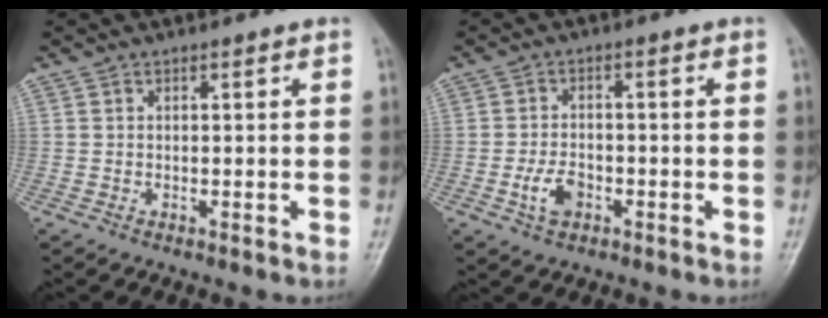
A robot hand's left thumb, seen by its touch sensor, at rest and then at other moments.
{"total": 4.5, "force": [-1.8, 2.8, 3.0], "torque": [-0.054, 0.011, -0.033]}